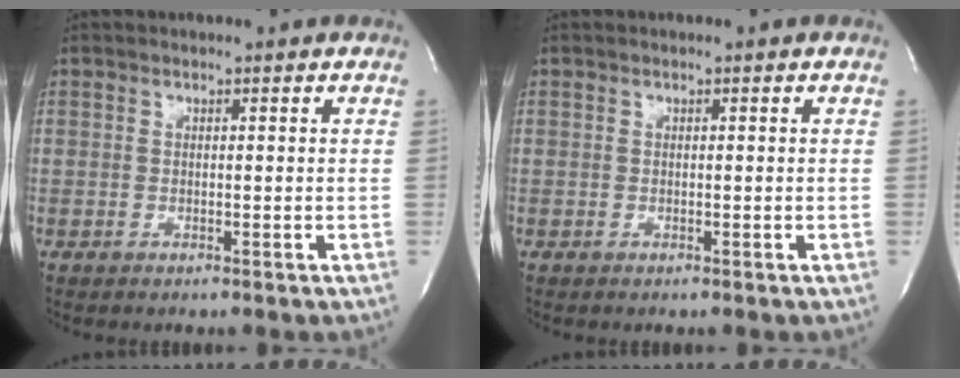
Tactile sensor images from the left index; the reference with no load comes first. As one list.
[{"total": 0.0}]